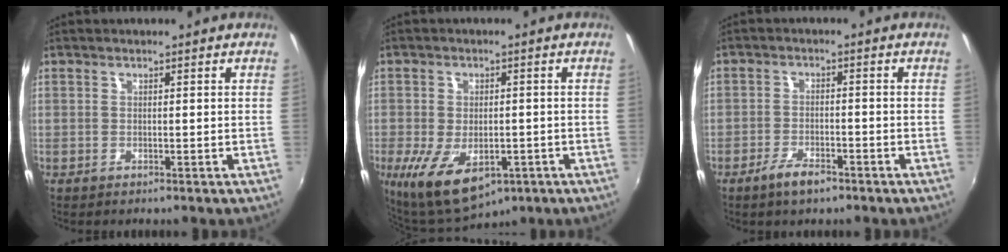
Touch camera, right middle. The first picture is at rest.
{"total": 12.2, "force": [-4.9, 6.7, 8.9], "torque": [-0.185, -0.040, -0.070]}
{"total": 4.5, "force": [-3.2, 1.7, 2.5], "torque": [-0.063, -0.004, -0.059]}